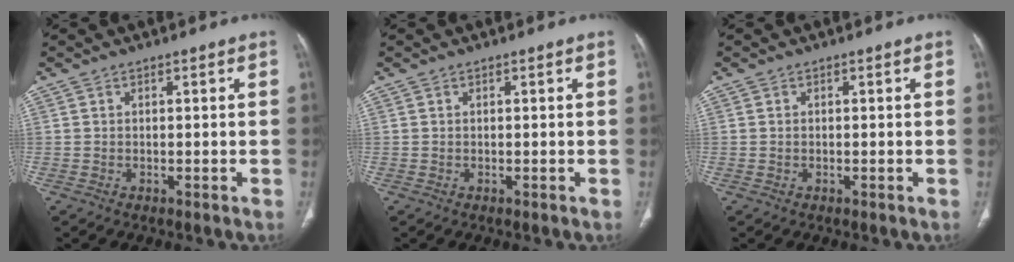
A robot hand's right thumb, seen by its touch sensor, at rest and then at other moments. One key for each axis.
{"total": 0.0}
{"total": 0.0}